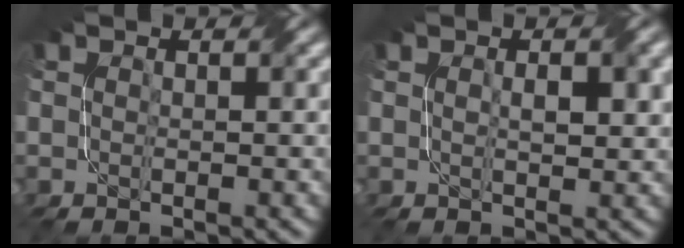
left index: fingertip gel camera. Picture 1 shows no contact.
{"total": 2.2, "force": [0.6, 0.7, 2.0], "torque": [-0.035, 0.002, 0.012]}